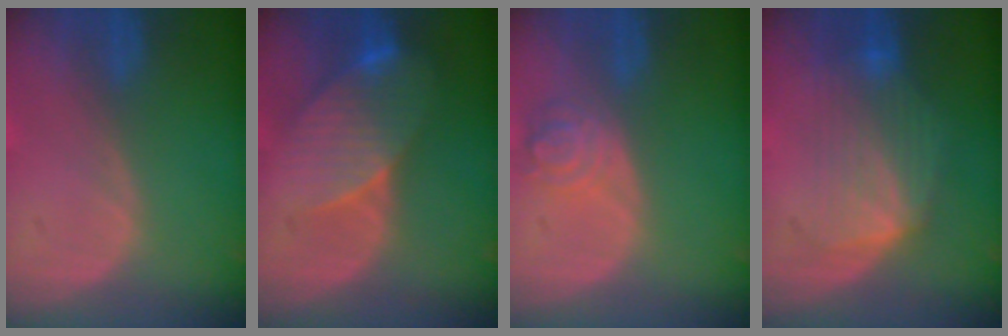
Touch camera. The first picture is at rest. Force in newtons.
{"total": 8.2, "press": 7.6, "slide": 3.1}
{"total": 4.4, "press": 4.1, "slide": 1.6}
{"total": 7.3, "press": 7.2, "slide": 1.3}